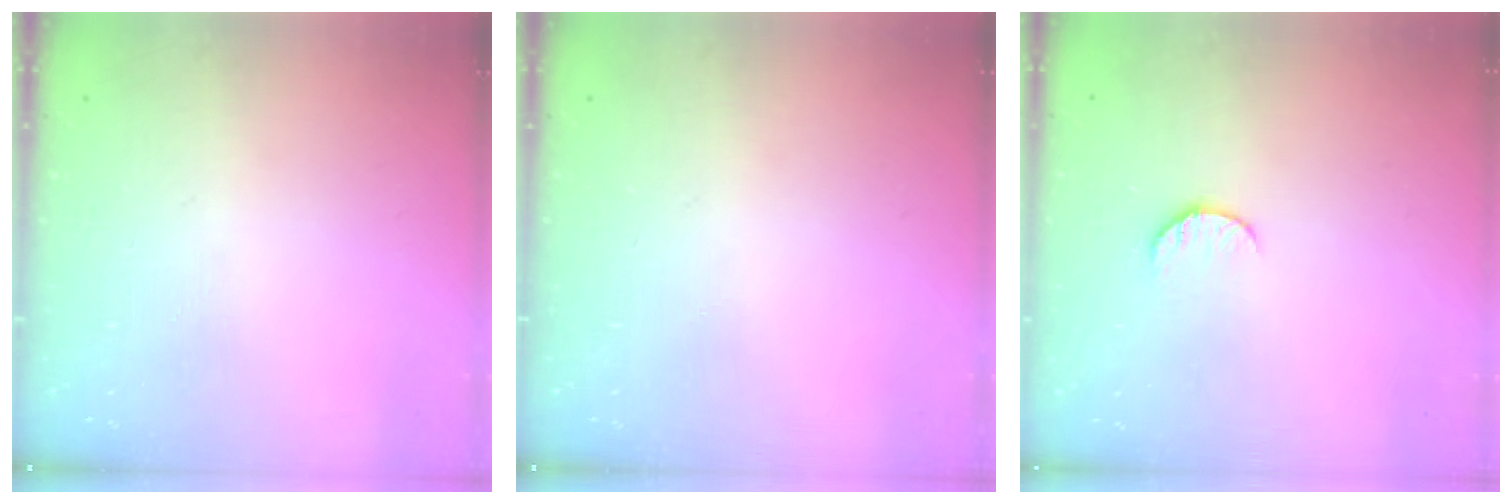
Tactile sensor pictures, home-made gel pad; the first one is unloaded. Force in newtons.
{"total": 0.0}
{"total": 5.2, "press": 5.2, "slide": 0.4}